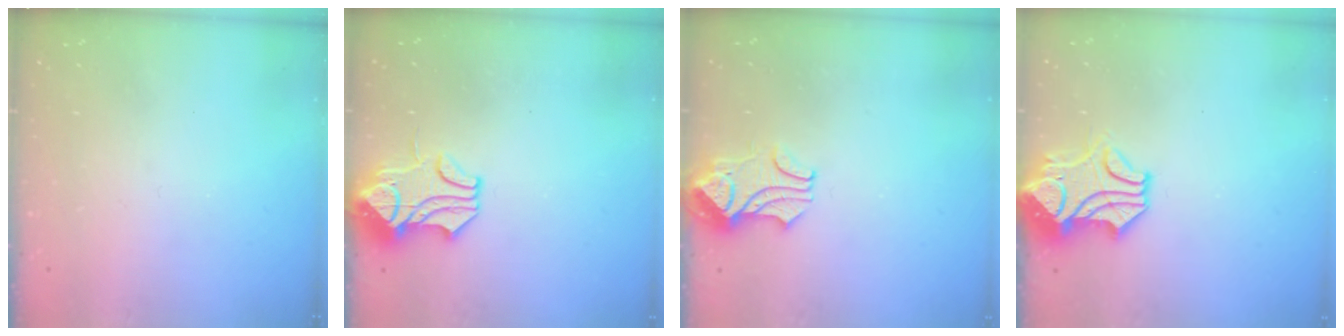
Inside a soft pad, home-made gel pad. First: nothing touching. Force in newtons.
{"total": 1.6, "press": 0.9, "slide": 1.3}
{"total": 2.3, "press": 2.2, "slide": 0.7}
{"total": 2.9, "press": 2.8, "slide": 0.9}